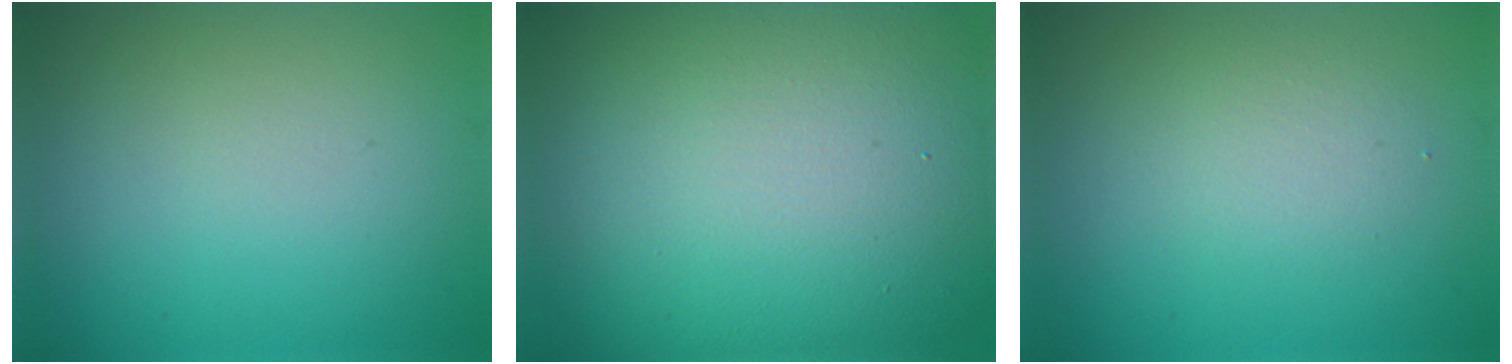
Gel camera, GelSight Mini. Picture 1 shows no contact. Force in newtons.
{"total": 20.5, "press": 20.5, "slide": 0.9}
{"total": 2.1, "press": 2.1, "slide": 0.1}